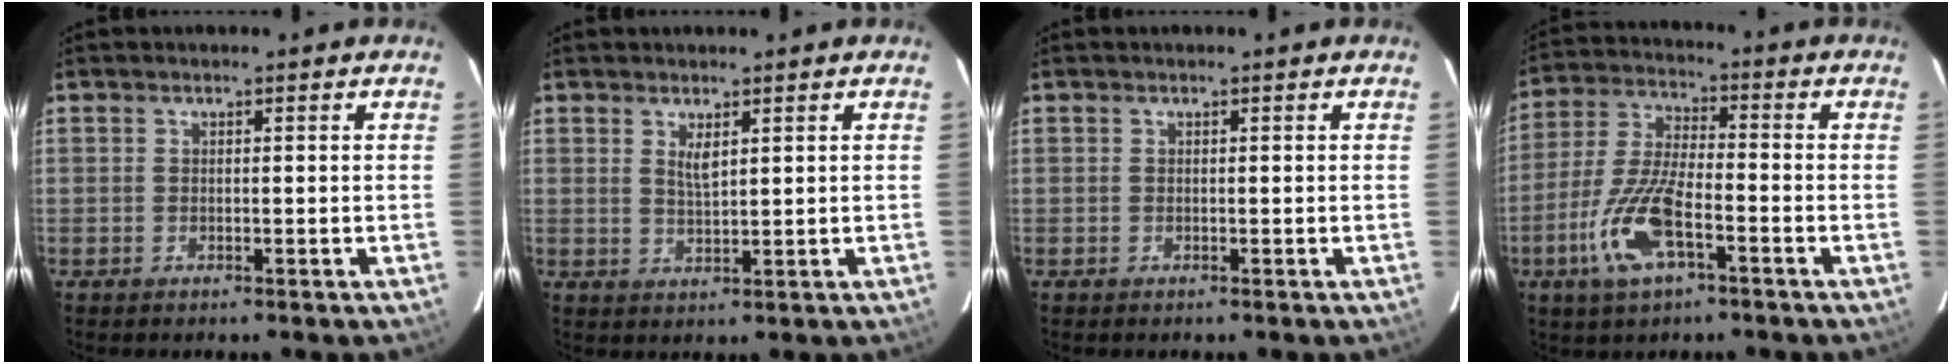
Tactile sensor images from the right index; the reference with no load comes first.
{"total": 2.7, "force": [1.3, 0.7, 2.2], "torque": [-0.039, -0.003, 0.024]}
{"total": 0.0}
{"total": 12.7, "force": [-5.7, 4.1, 10.5], "torque": [-0.229, -0.007, -0.112]}